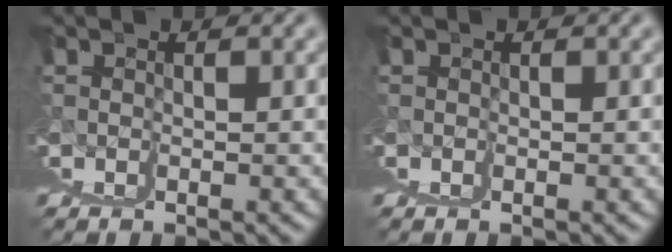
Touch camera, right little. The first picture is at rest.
{"total": 0.0}